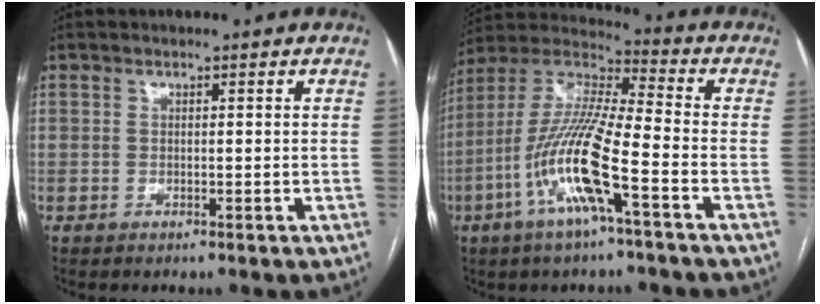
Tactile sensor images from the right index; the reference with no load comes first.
{"total": 14.9, "force": [-5.7, 1.5, 13.7], "torque": [-0.288, -0.002, -0.115]}